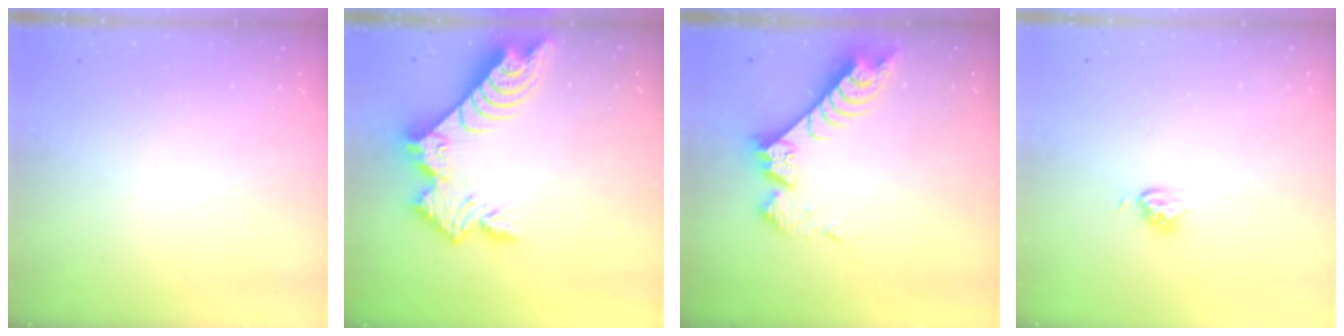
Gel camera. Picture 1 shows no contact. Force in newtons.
{"total": 12.8, "press": 12.8, "slide": 1.0}
{"total": 8.4, "press": 8.4, "slide": 0.3}
{"total": 3.9, "press": 3.8, "slide": 0.4}